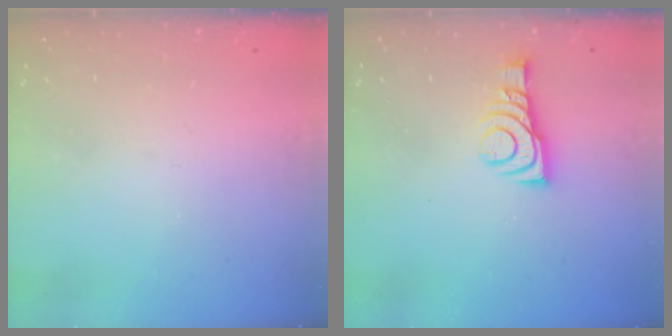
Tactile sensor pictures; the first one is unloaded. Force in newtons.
{"total": 9.1, "press": 9.1, "slide": 0.4}